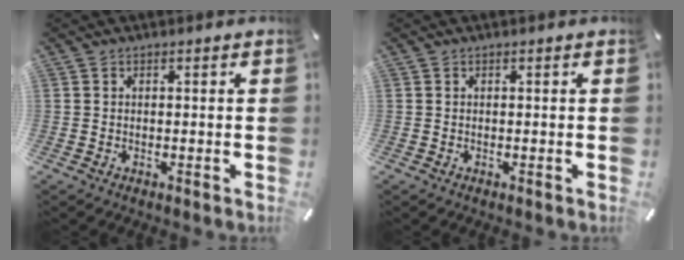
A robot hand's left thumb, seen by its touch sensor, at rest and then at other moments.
{"total": 0.0}